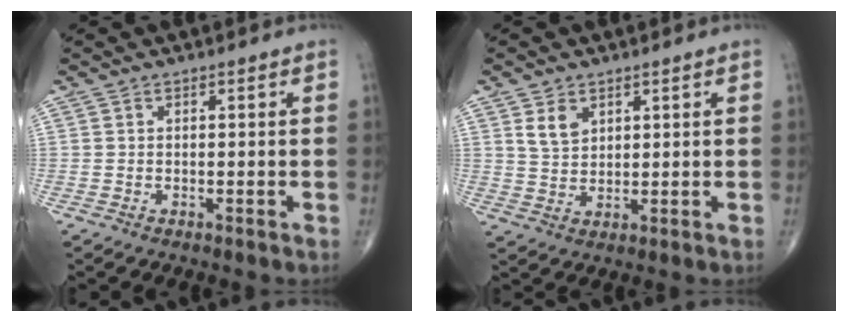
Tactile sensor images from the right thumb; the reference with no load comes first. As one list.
[{"total": 4.4, "force": [2.2, 2.9, 2.4], "torque": [-0.032, -0.015, 0.048]}]